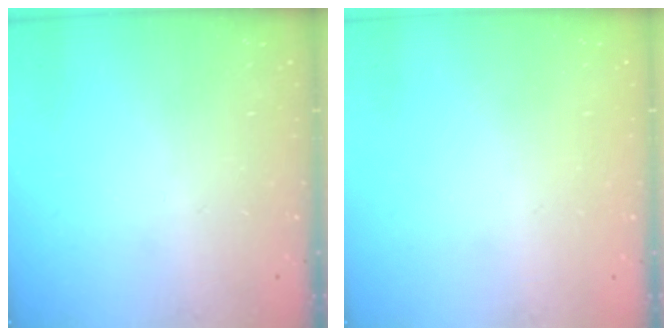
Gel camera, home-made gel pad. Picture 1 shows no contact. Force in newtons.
{"total": 0.7, "press": 0.7, "slide": 0.1}